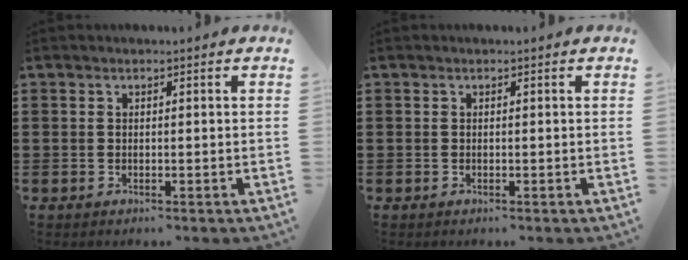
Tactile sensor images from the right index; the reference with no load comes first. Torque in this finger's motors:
{"motor_torque": [-0.35, 0.35, 0.00, 0.00]}